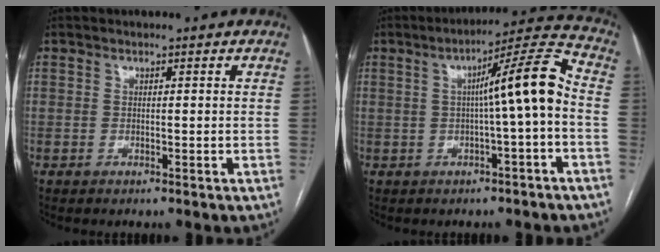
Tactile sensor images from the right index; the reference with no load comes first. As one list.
[{"total": 9.8, "force": [-0.4, -0.3, 9.8], "torque": [-0.141, 0.028, -0.008]}]